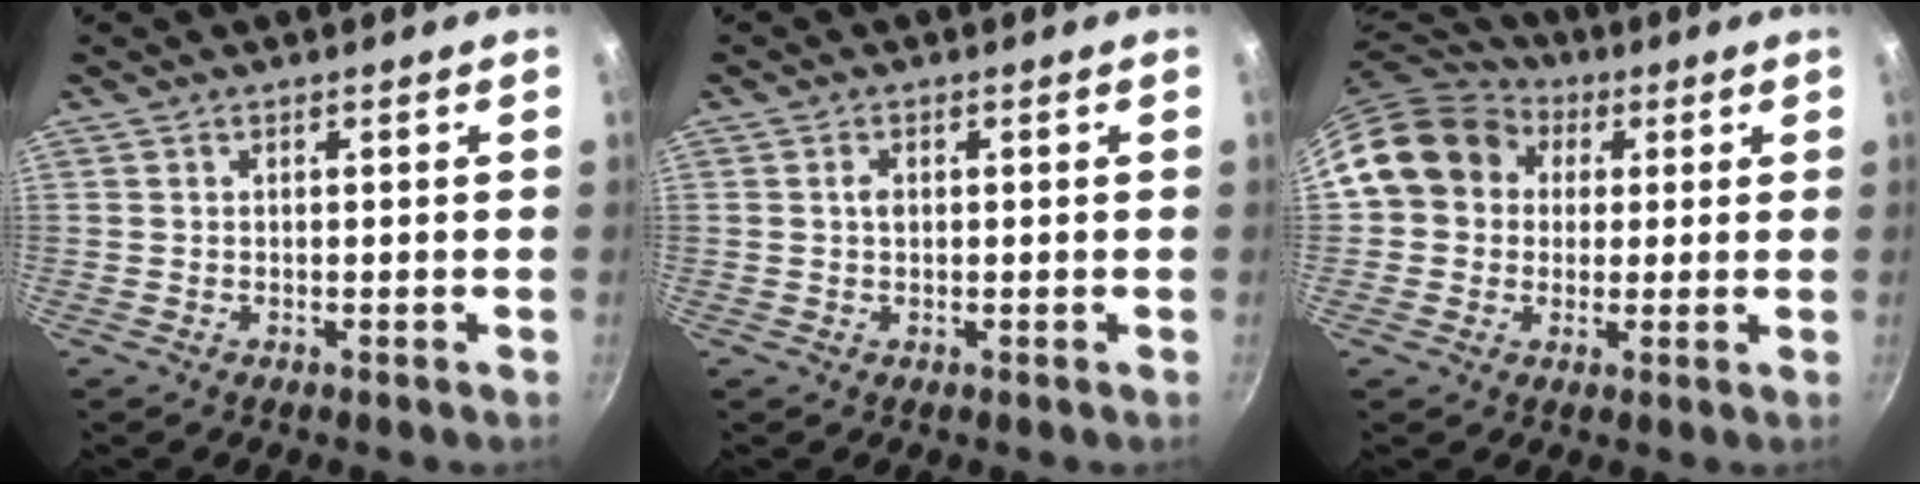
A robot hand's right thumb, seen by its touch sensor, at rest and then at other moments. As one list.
[{"total": 1.5, "force": [0.2, 1.0, 1.0], "torque": [-0.017, 0.003, 0.001]}, {"total": 13.0, "force": [2.9, 11.2, 5.8], "torque": [-0.072, 0.025, 0.035]}]